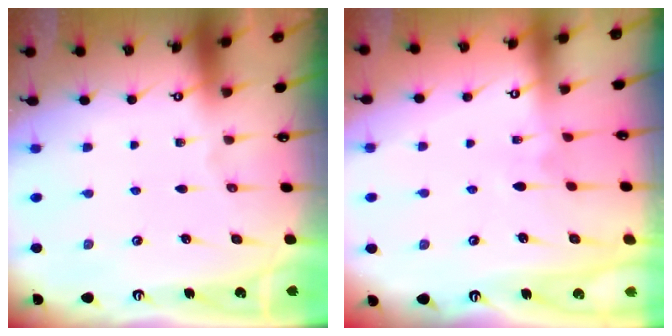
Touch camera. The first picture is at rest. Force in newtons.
{"total": 3.7, "press": 3.7, "slide": 0.2}